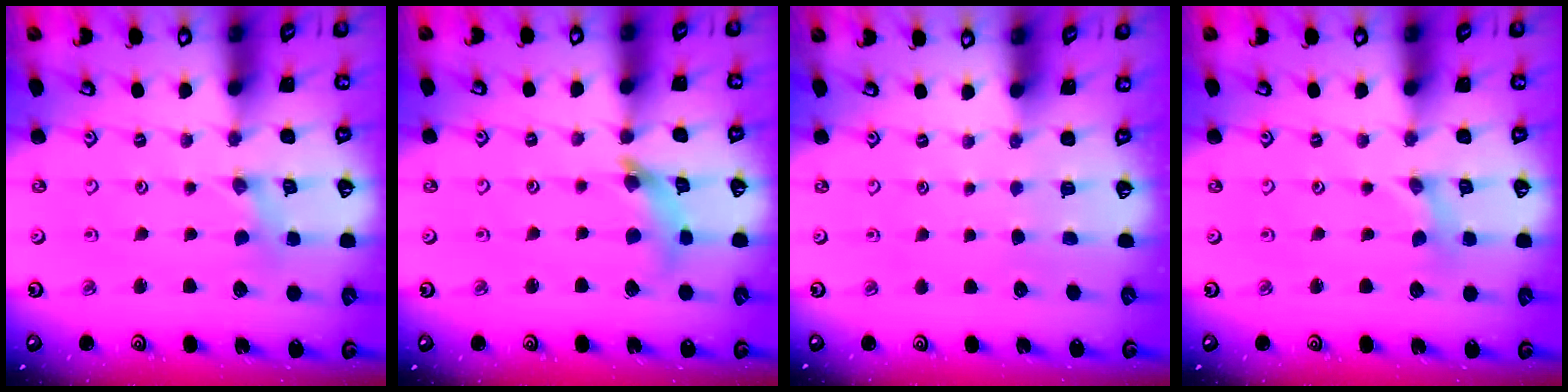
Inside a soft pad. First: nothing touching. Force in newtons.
{"total": 7.8, "press": 7.7, "slide": 0.9}
{"total": 0.0}
{"total": 0.0}